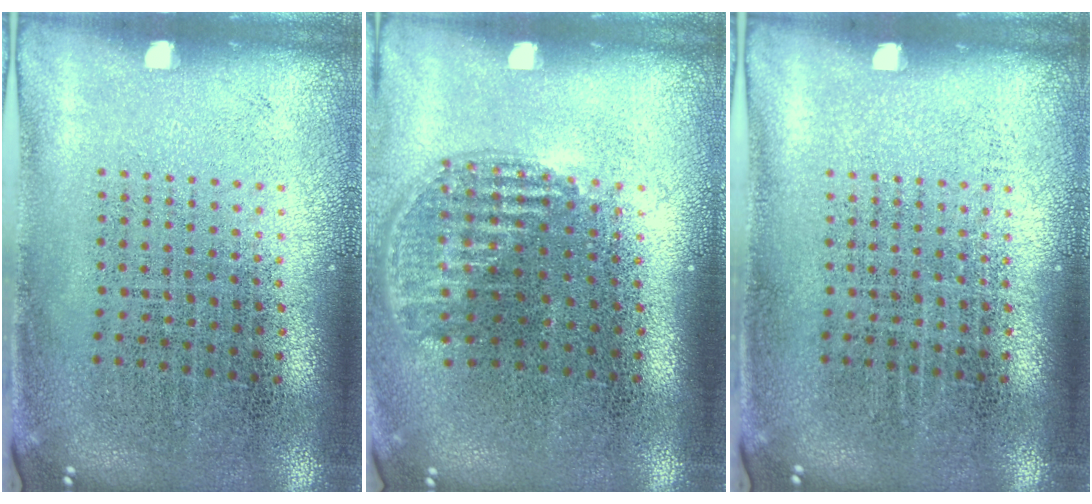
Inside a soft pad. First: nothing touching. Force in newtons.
{"total": 1.2, "press": 1.0, "slide": 0.6}
{"total": 0.0}